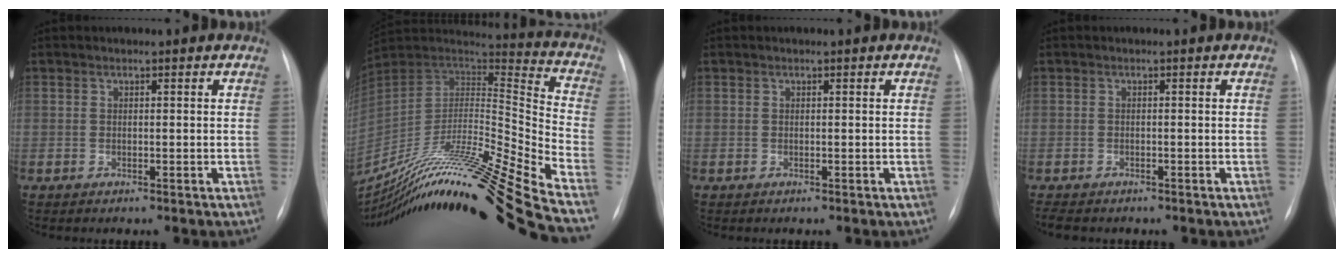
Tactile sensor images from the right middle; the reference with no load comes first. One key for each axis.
{"total": 30.5, "fx": -24.4, "fy": -2.3, "fz": 18.2, "tx": -0.261, "ty": -0.036, "tz": -0.411}
{"total": 0.0}
{"total": 4.0, "fx": -3.3, "fy": 1.6, "fz": 1.6, "tx": -0.027, "ty": -0.008, "tz": -0.043}